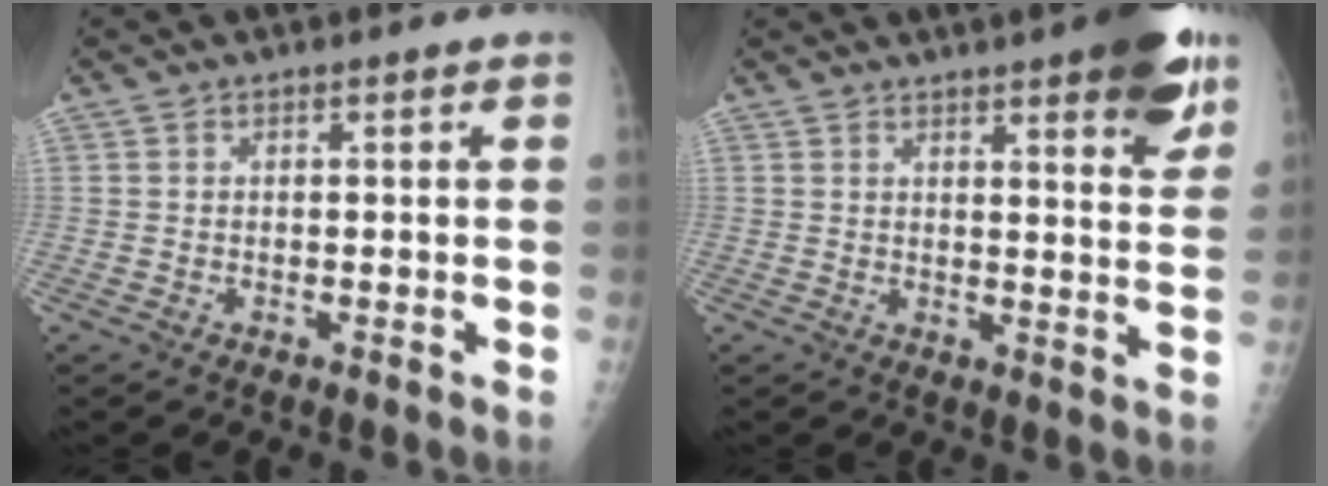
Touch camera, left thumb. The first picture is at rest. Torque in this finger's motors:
{"motor_torque": [1.16, 0.64, 0.74, -0.46, 0.16]}